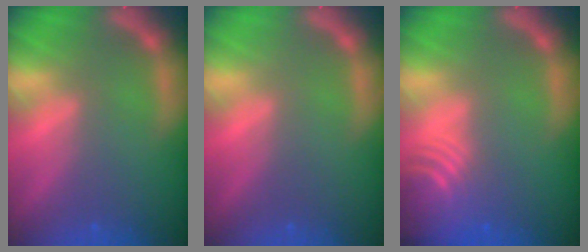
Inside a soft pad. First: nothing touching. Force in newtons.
{"total": 0.0}
{"total": 7.5}